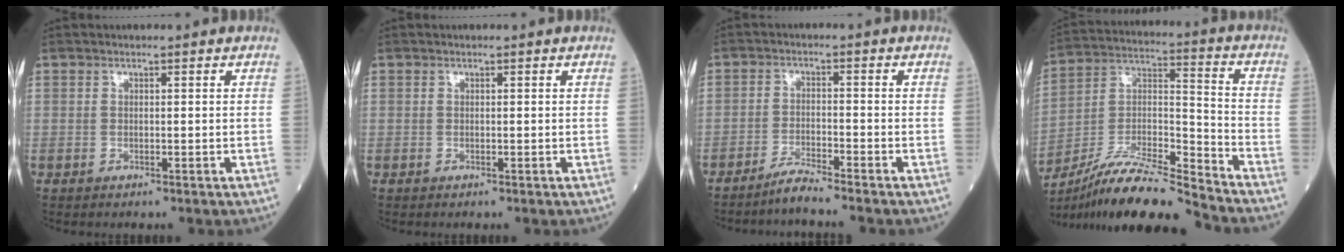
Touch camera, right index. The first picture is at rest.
{"total": 0.0}
{"total": 3.6, "force": [-3.4, -0.9, 1.0], "torque": [-0.021, -0.015, -0.068]}
{"total": 16.2, "force": [-14.6, 0.2, 6.9], "torque": [-0.124, 0.019, -0.266]}